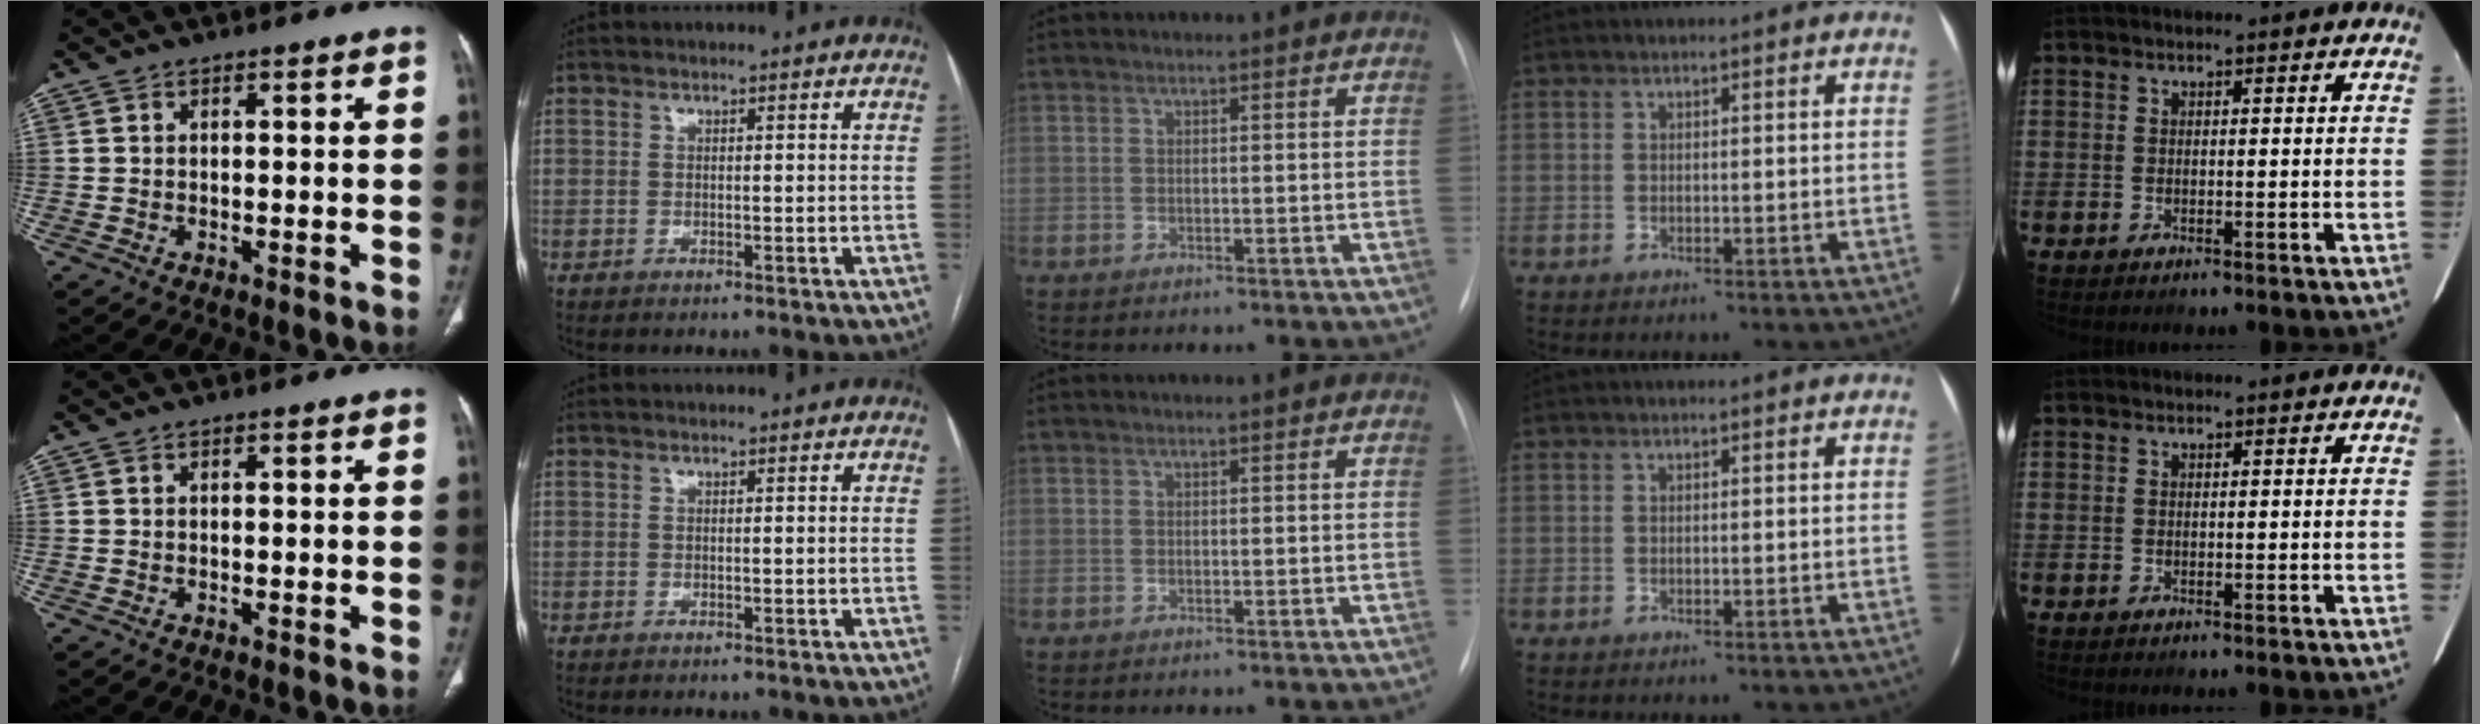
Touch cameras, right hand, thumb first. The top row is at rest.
{}